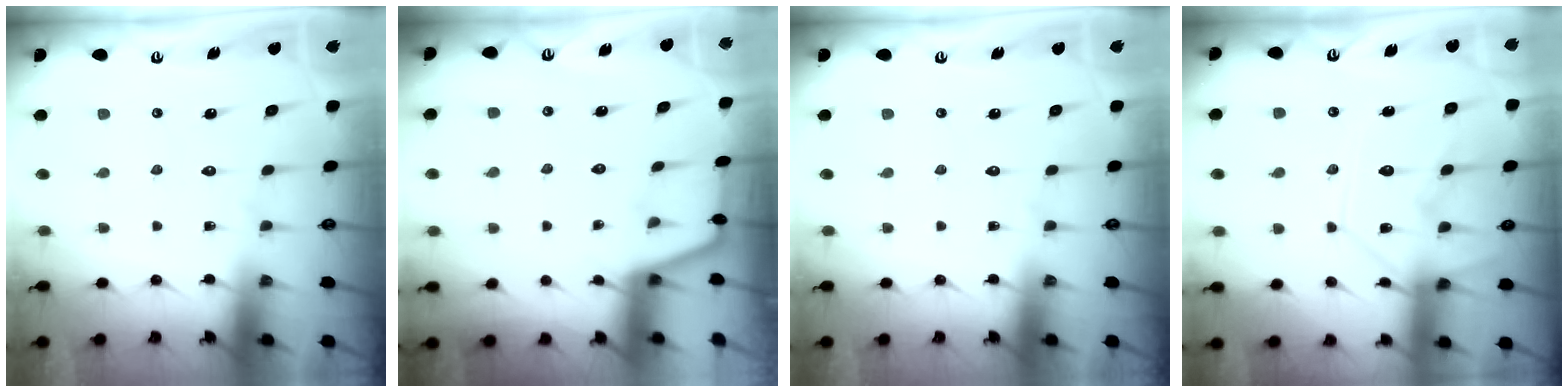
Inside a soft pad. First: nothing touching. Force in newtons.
{"total": 1.5, "press": 1.5, "slide": 0.2}
{"total": 0.0}
{"total": 13.2, "press": 13.1, "slide": 1.6}